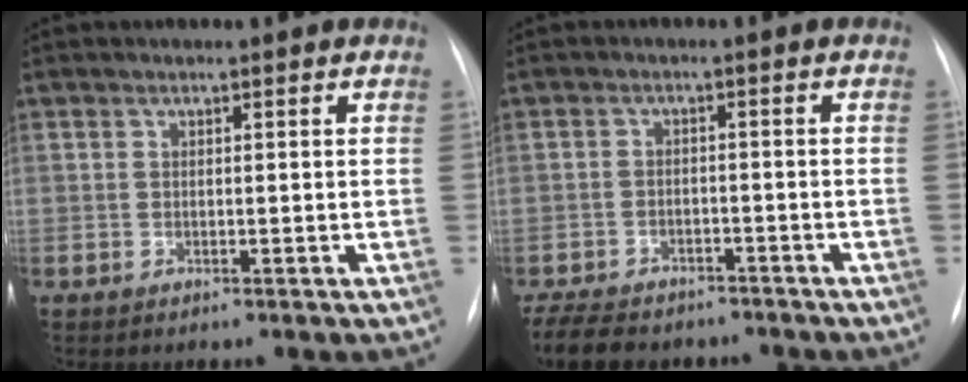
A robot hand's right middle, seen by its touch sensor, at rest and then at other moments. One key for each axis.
{"total": 13.0, "fx": -10.7, "fy": 5.4, "fz": 5.1, "tx": -0.115, "ty": -0.008, "tz": -0.150}